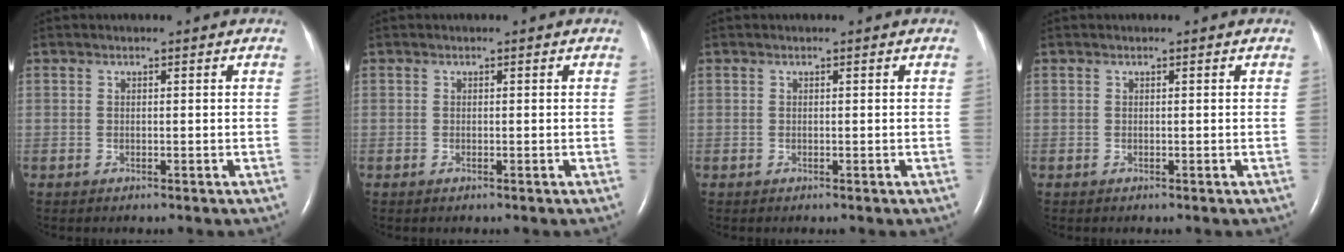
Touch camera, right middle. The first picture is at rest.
{"total": 0.0}
{"total": 0.0}
{"total": 0.0}